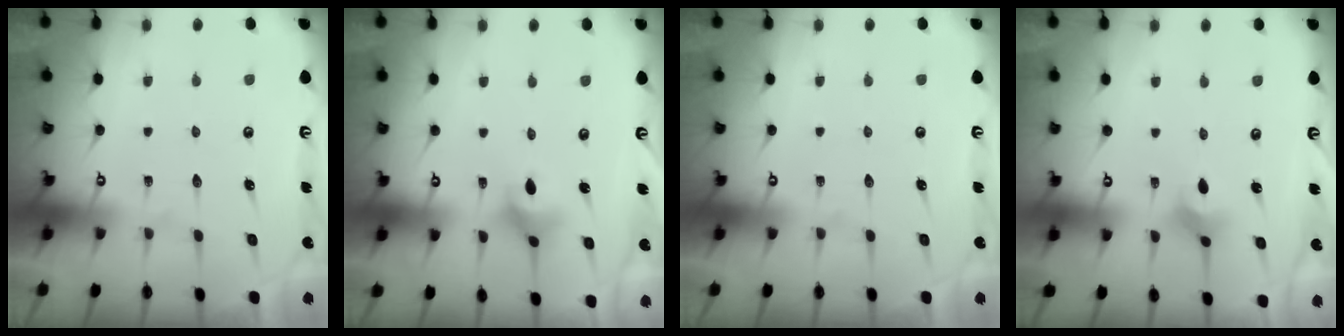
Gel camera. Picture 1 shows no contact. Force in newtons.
{"total": 5.1, "press": 4.7, "slide": 1.8}
{"total": 0.0}
{"total": 2.8, "press": 2.7, "slide": 0.7}